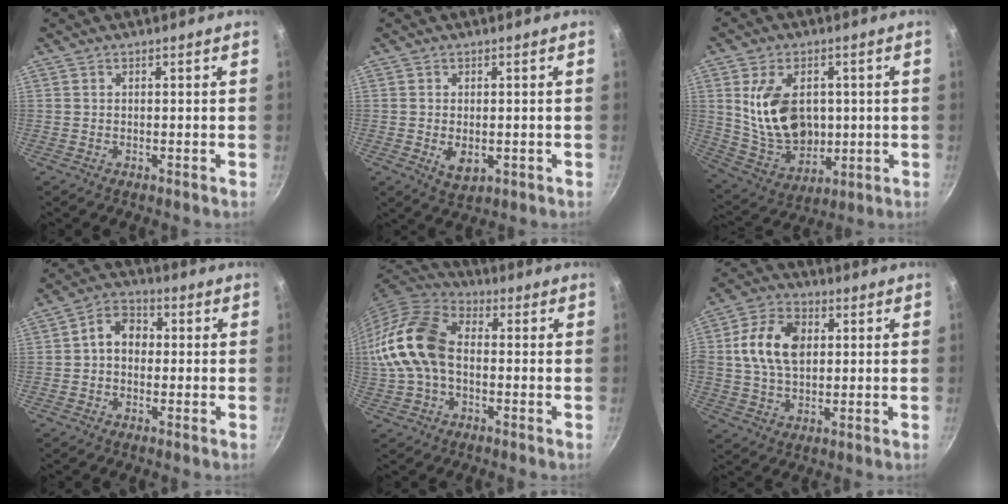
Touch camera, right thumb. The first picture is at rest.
{"total": 4.3, "force": [-0.7, 2.7, 3.3], "torque": [-0.049, -0.008, -0.003]}
{"total": 16.0, "force": [2.0, 11.0, 11.4], "torque": [-0.174, -0.019, 0.054]}
{"total": 6.9, "force": [0.3, 5.4, 4.4], "torque": [-0.040, 0.018, -0.011]}
{"total": 16.2, "force": [-0.6, 10.9, 11.9], "torque": [-0.235, 0.041, -0.025]}
{"total": 12.4, "force": [2.0, 8.3, 9.0], "torque": [-0.149, 0.009, 0.026]}